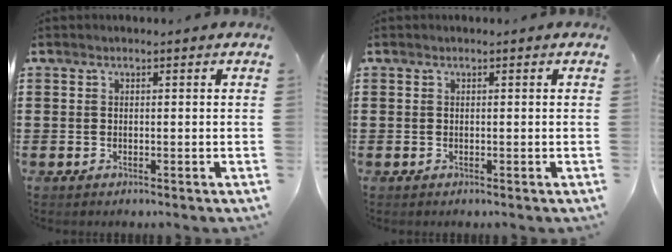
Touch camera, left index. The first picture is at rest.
{"total": 0.0}